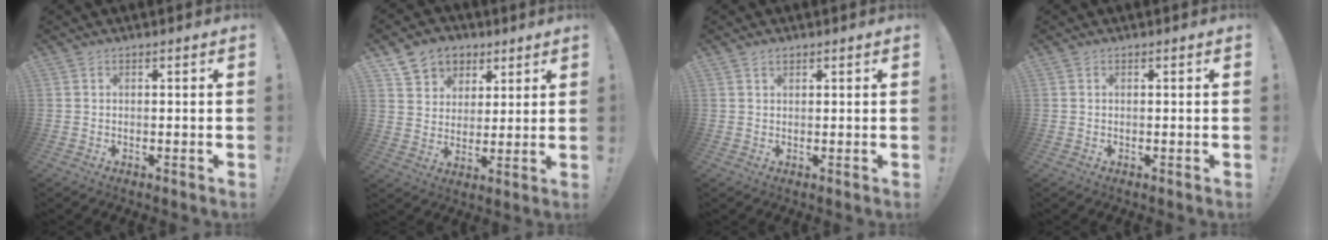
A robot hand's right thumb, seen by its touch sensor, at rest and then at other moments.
{"total": 9.7, "force": [5.2, 7.9, 2.2], "torque": [-0.033, -0.031, 0.106]}
{"total": 1.2, "force": [0.9, 0.7, 0.4], "torque": [-0.006, 0.000, 0.016]}
{"total": 0.0}